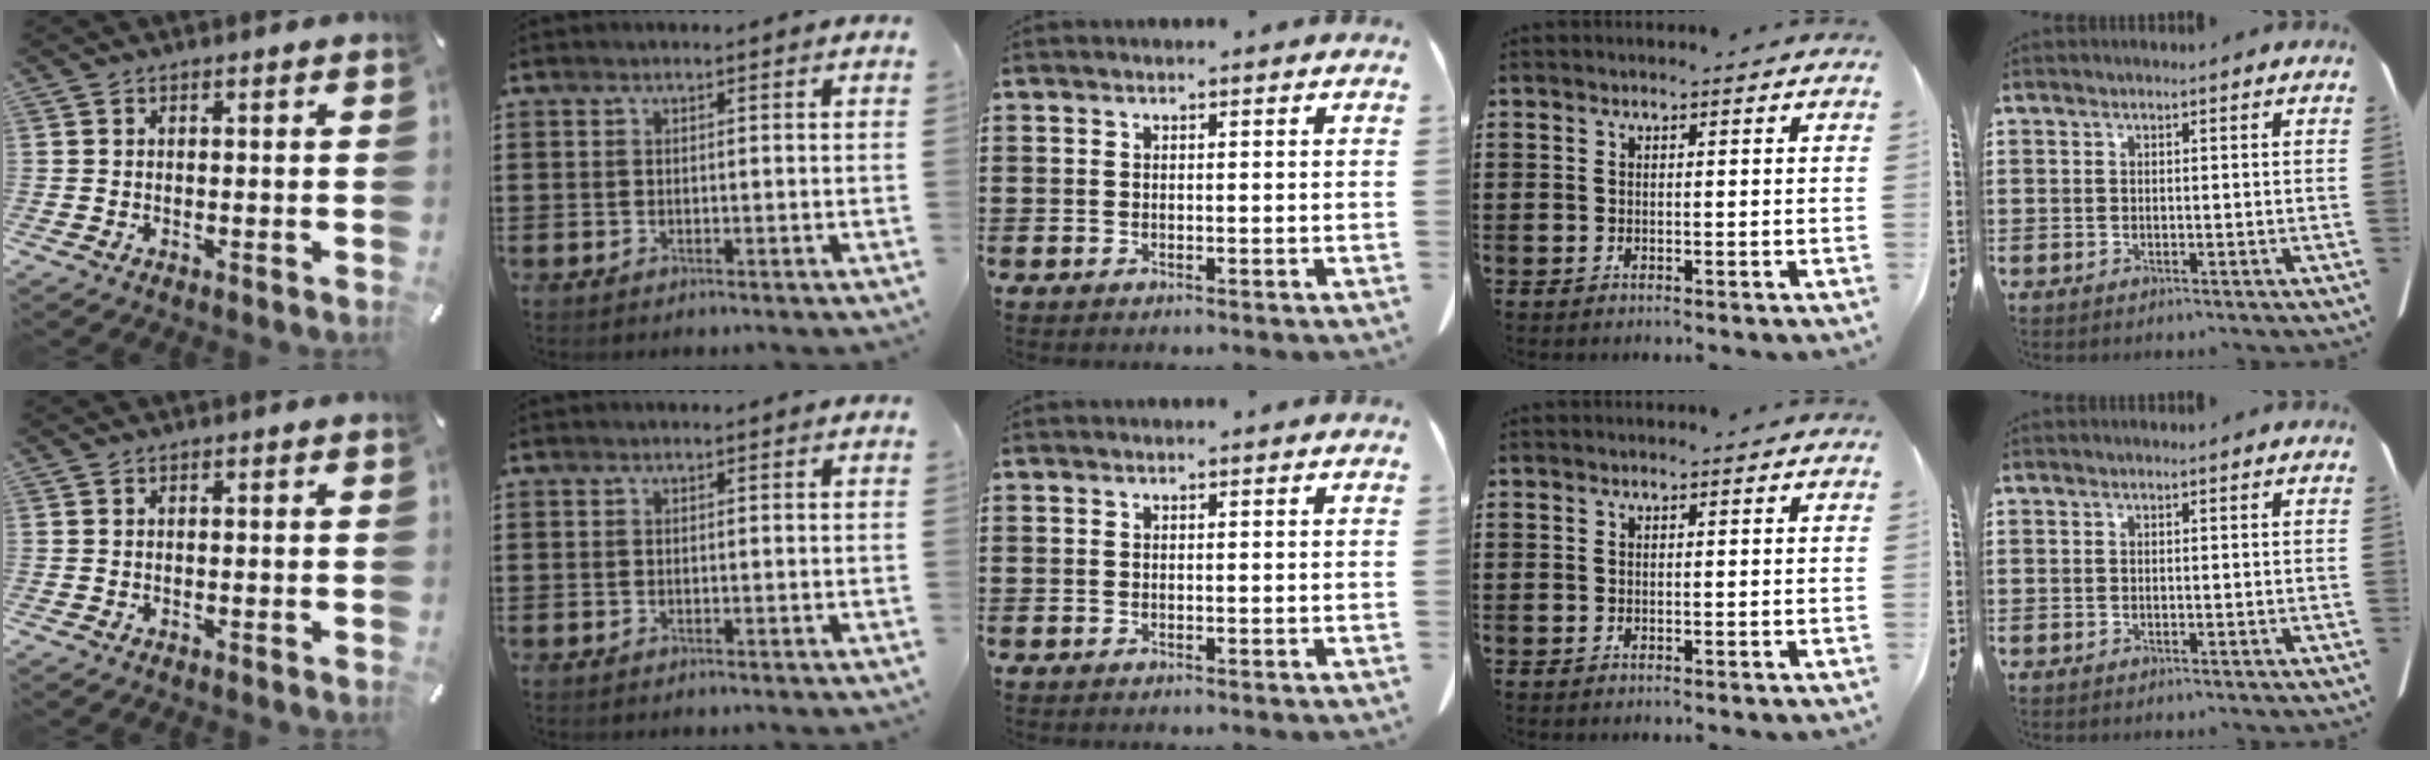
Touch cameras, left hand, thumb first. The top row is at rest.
{}